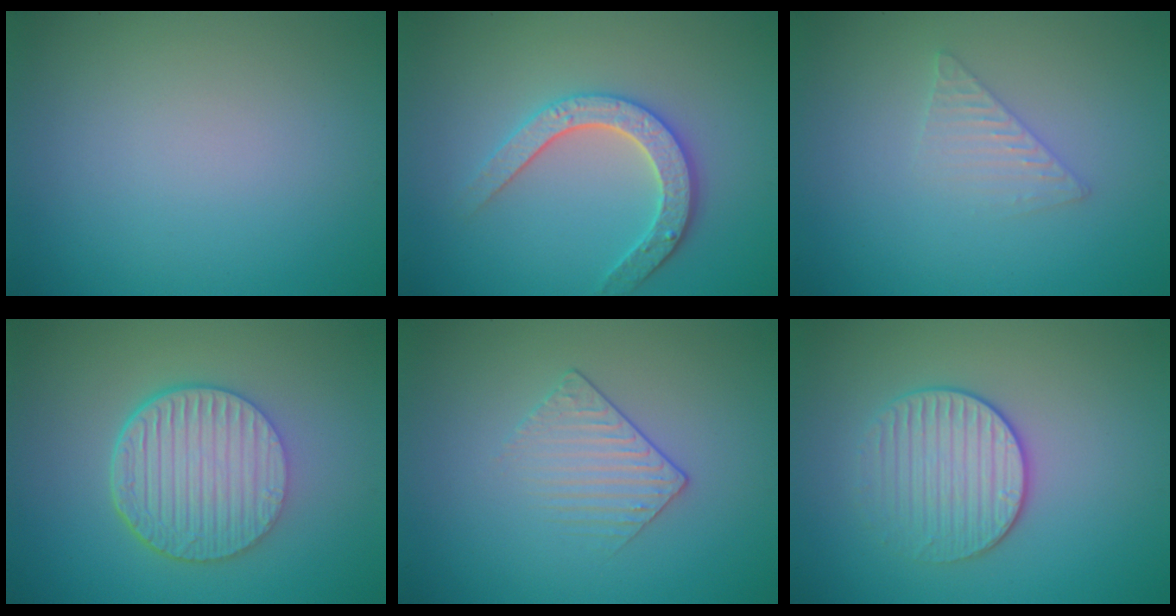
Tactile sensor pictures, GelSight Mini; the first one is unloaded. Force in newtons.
{"total": 3.3, "press": 3.1, "slide": 1.2}
{"total": 1.6, "press": 1.6, "slide": 0.1}
{"total": 7.1, "press": 4.8, "slide": 5.2}
{"total": 1.5, "press": 1.0, "slide": 1.1}
{"total": 3.2, "press": 3.0, "slide": 1.1}